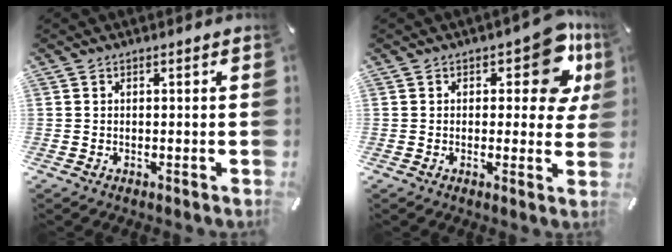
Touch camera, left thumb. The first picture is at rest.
{"total": 11.0, "force": [5.3, 5.7, 7.9], "torque": [-0.080, -0.030, 0.086]}